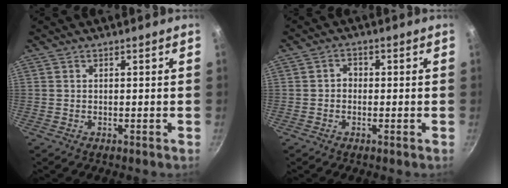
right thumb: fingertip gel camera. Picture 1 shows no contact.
{"total": 2.0, "force": [-0.3, 1.7, 1.0], "torque": [-0.007, 0.009, -0.009]}